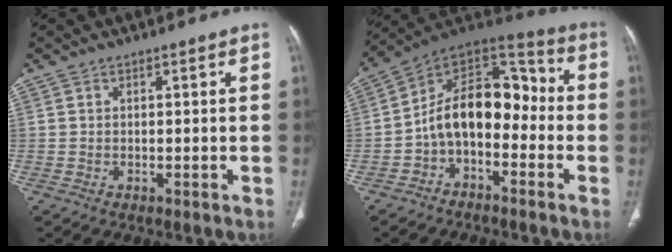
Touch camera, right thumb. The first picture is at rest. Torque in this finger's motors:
{"motor_torque": [2.55, 2.34, 1.62, -0.80, 0.14]}